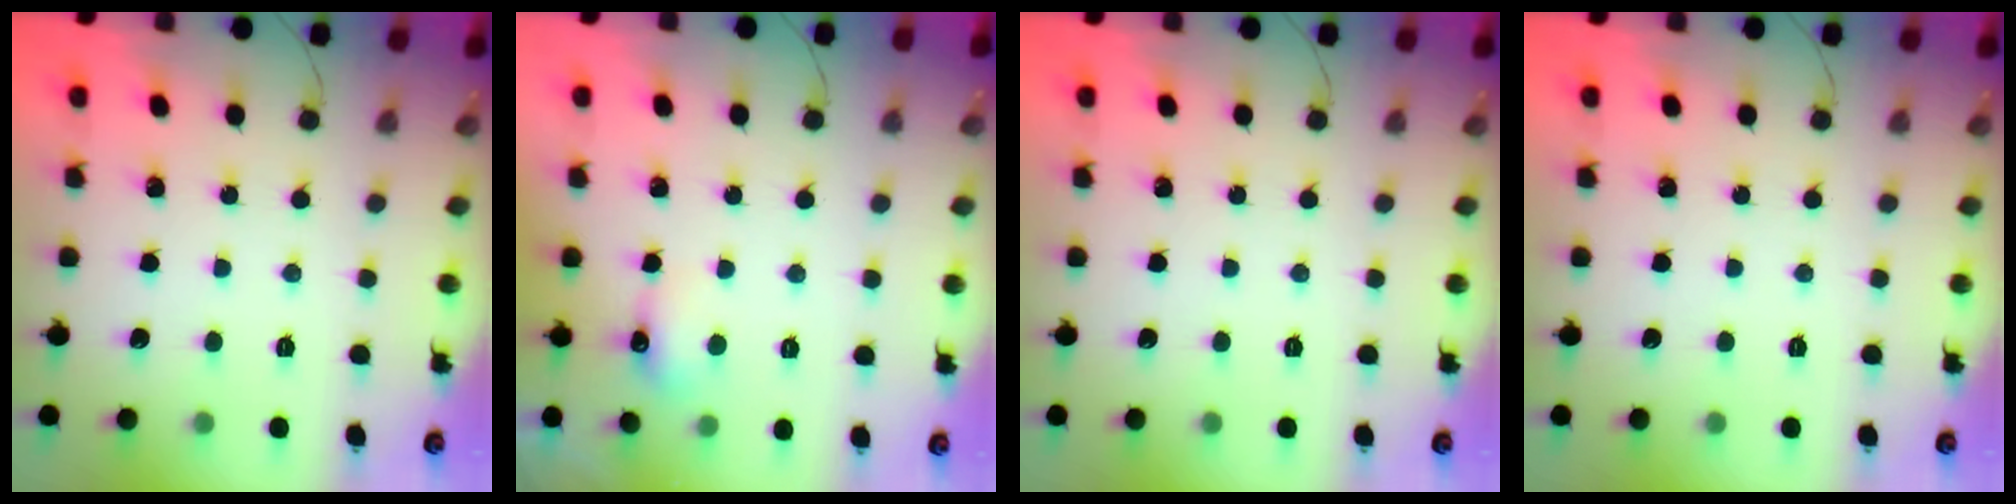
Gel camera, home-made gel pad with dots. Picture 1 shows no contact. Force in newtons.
{"total": 5.6, "press": 5.5, "slide": 1.0}
{"total": 0.0}
{"total": 0.0}